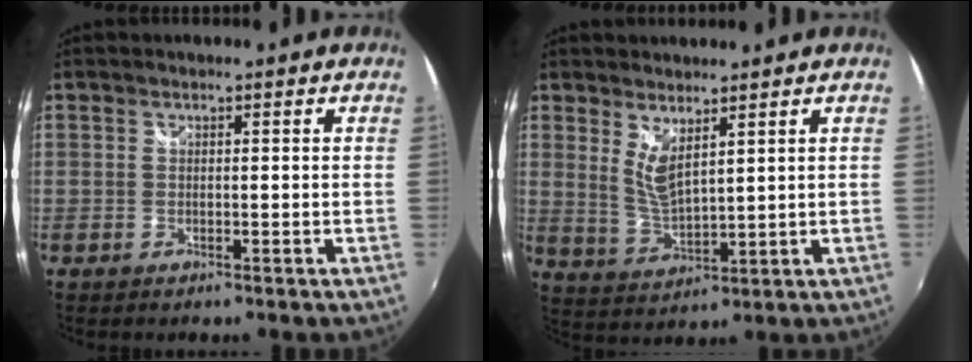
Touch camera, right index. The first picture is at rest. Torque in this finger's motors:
{"motor_torque": [0.14, 0.16, 0.11, 0.08]}